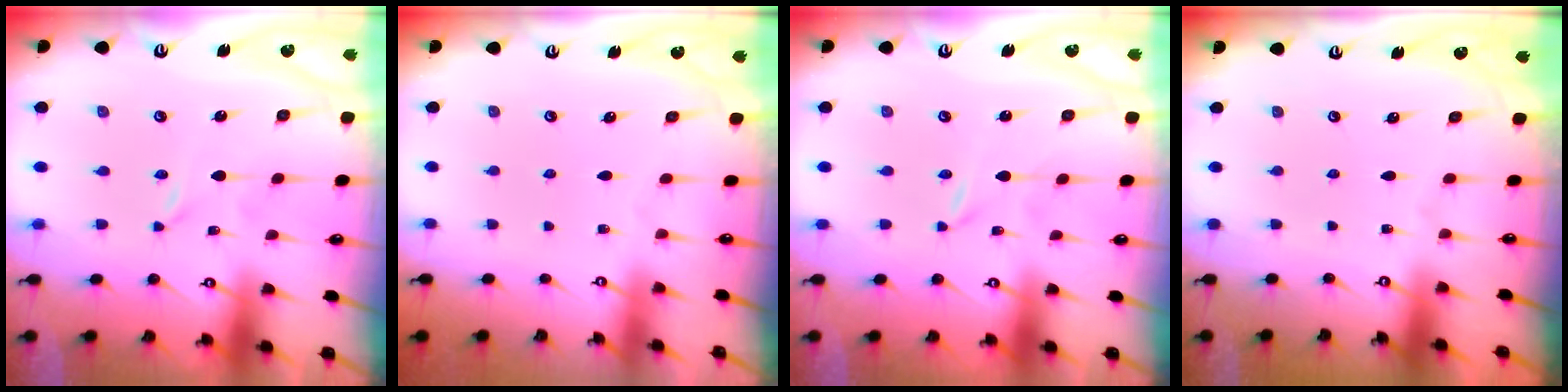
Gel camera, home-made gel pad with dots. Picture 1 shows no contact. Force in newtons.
{"total": 0.0}
{"total": 0.0}
{"total": 0.0}